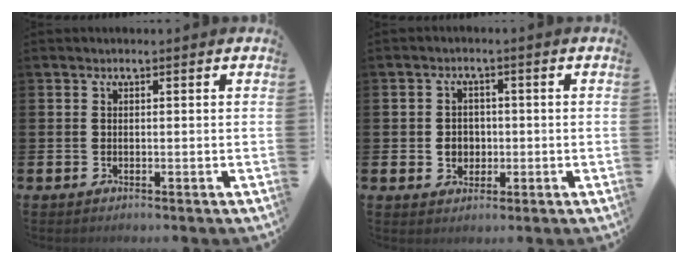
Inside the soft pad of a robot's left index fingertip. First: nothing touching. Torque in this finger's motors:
{"motor_torque": [0.62, -0.05, 0.06, 0.07]}